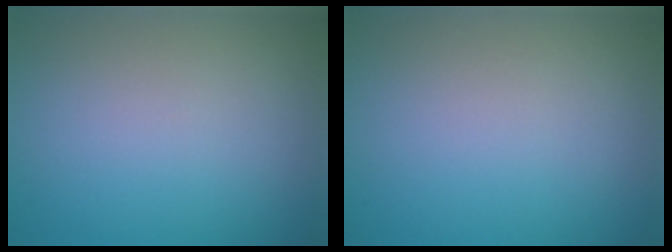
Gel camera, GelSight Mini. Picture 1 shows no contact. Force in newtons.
{"total": 0.0}